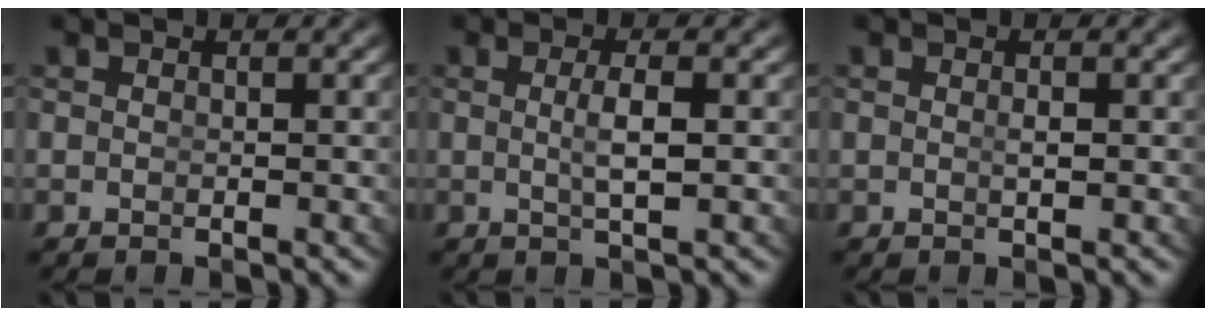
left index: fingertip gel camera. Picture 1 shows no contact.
{"total": 2.0, "force": [-0.1, -0.4, 2.0], "torque": [-0.038, -0.011, 0.006]}
{"total": 0.5, "force": [-0.1, 0.0, 0.5], "torque": [-0.012, -0.007, 0.000]}